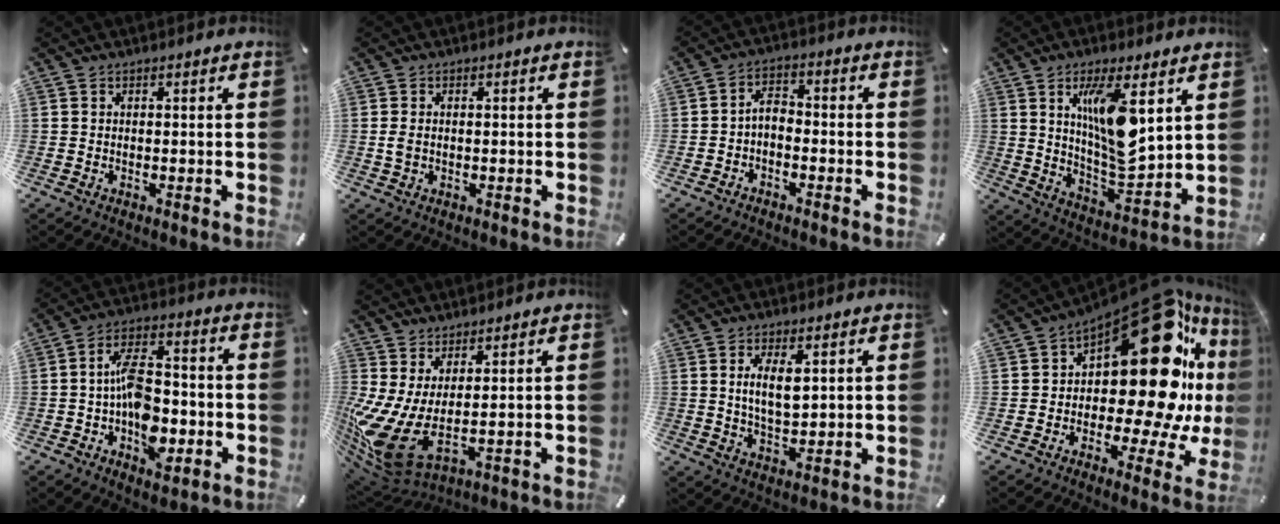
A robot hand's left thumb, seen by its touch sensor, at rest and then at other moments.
{"total": 2.2, "force": [0.0, 1.4, 1.7], "torque": [-0.040, 0.003, -0.004]}
{"total": 3.7, "force": [-2.1, 2.3, 1.9], "torque": [-0.042, 0.017, -0.044]}
{"total": 14.2, "force": [6.1, 4.8, 11.9], "torque": [-0.217, -0.036, 0.097]}
{"total": 13.3, "force": [-3.2, 7.8, 10.3], "torque": [-0.184, 0.010, -0.053]}
{"total": 9.9, "force": [0.2, 5.0, 8.6], "torque": [-0.195, -0.040, 0.008]}
{"total": 7.0, "force": [2.1, 3.2, 5.9], "torque": [-0.105, -0.007, 0.028]}
{"total": 30.8, "force": [8.3, 15.6, 25.3], "torque": [-0.345, -0.093, 0.153]}